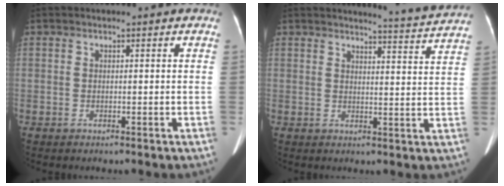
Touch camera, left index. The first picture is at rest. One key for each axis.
{"total": 6.4, "fx": 6.3, "fy": -1.4, "fz": 0.3, "tx": -0.025, "ty": -0.030, "tz": 0.072}